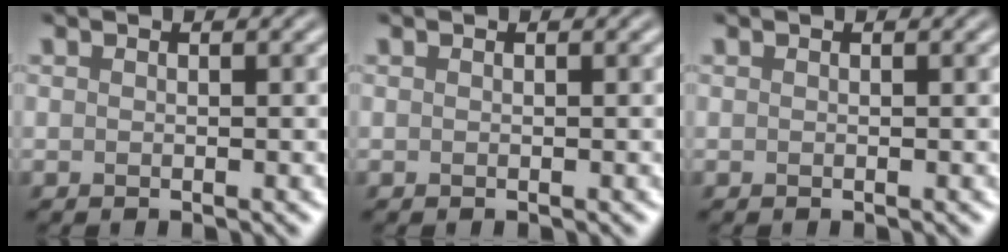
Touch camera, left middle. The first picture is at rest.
{"total": 0.0}
{"total": 0.0}